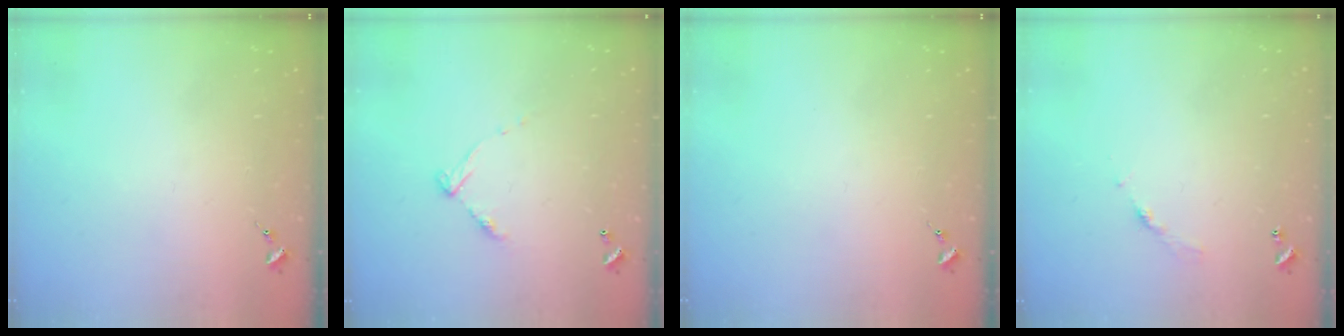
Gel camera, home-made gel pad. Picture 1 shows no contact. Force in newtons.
{"total": 7.3, "press": 7.3, "slide": 0.6}
{"total": 0.0}
{"total": 5.1, "press": 5.1, "slide": 0.5}